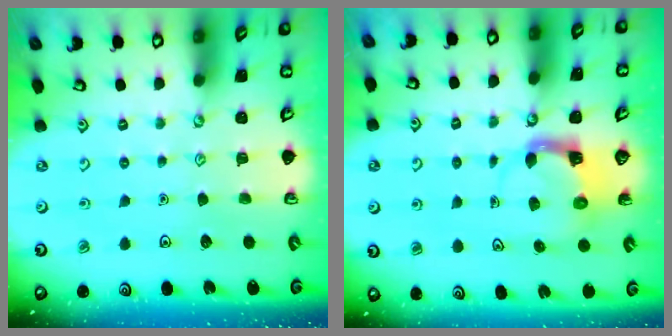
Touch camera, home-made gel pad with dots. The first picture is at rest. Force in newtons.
{"total": 3.7, "press": 3.7, "slide": 0.6}